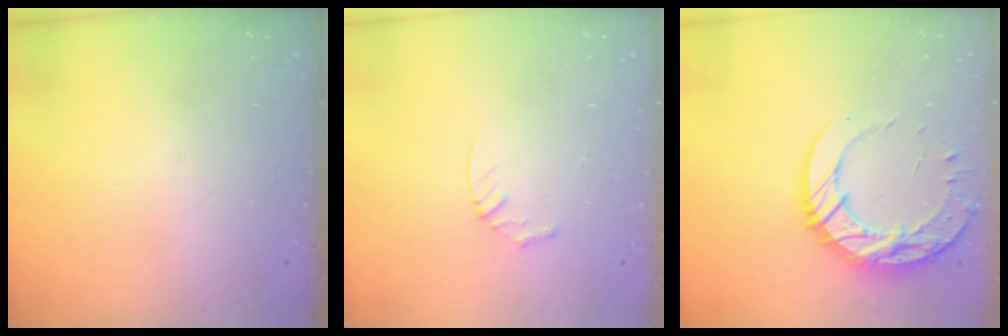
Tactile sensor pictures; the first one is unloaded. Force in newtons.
{"total": 3.5, "press": 3.5, "slide": 0.3}
{"total": 16.1, "press": 16.0, "slide": 1.2}